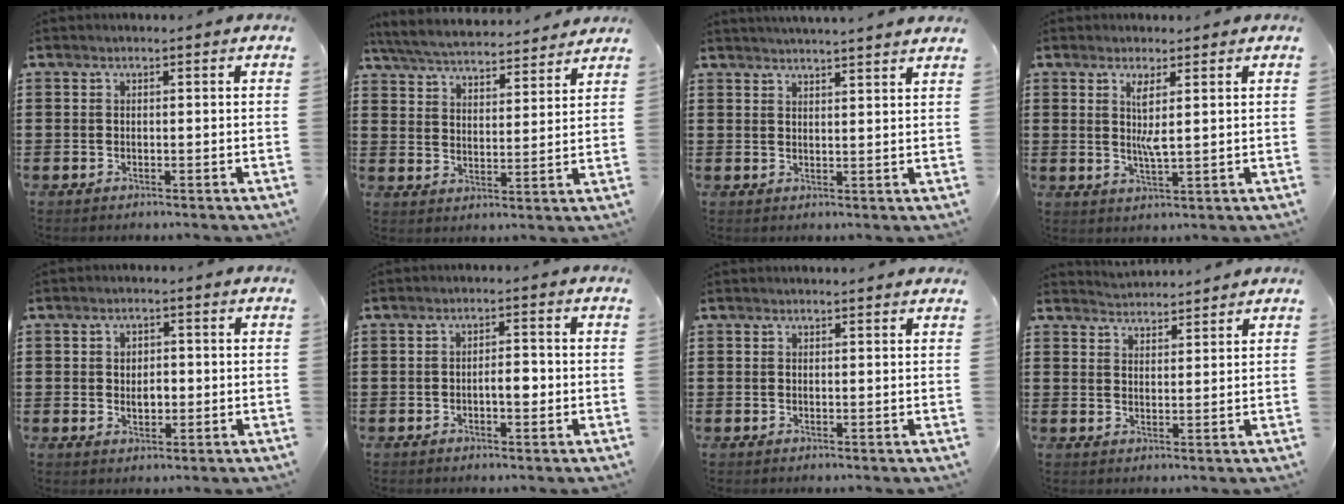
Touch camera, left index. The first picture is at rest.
{"total": 5.3, "force": [5.2, 0.3, 1.1], "torque": [-0.046, -0.029, 0.089]}
{"total": 2.6, "force": [2.5, -0.6, 0.3], "torque": [-0.012, -0.010, 0.046]}
{"total": 3.6, "force": [1.3, 0.4, 3.4], "torque": [-0.072, -0.002, 0.020]}
{"total": 2.6, "force": [0.0, 1.7, 2.0], "torque": [-0.034, 0.003, -0.006]}
{"total": 3.2, "force": [-0.8, 1.3, 2.9], "torque": [-0.046, 0.003, -0.019]}
{"total": 0.8, "force": [0.8, 0.0, 0.2], "torque": [-0.007, -0.001, 0.015]}
{"total": 2.9, "force": [2.8, -0.2, -0.6], "torque": [0.002, -0.010, 0.054]}